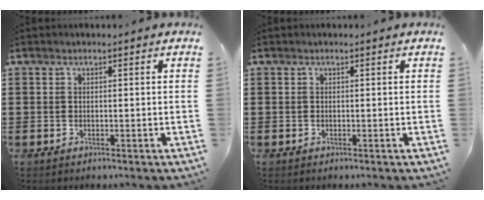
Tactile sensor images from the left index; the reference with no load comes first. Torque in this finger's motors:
{"motor_torque": [-0.01, 0.01, 0.00, 0.00]}